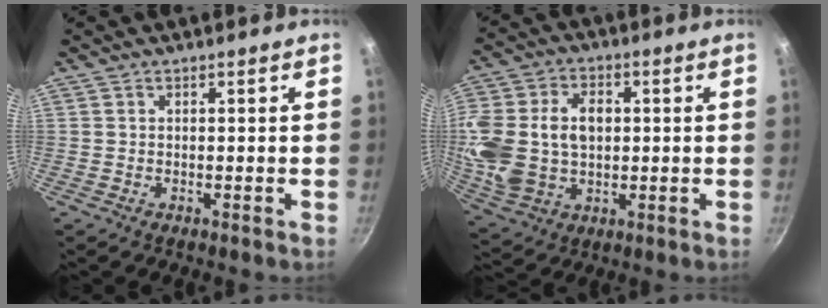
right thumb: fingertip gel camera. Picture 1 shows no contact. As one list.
[{"total": 17.9, "force": [1.3, 12.8, 12.5], "torque": [-0.248, 0.013, 0.030]}]